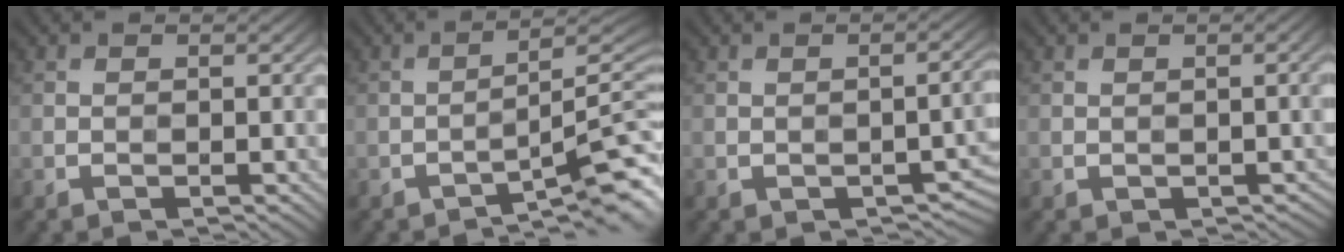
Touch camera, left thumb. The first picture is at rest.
{"total": 7.5, "force": [-4.5, 1.0, 5.9], "torque": [-0.084, 0.015, -0.070]}
{"total": 3.3, "force": [-1.2, 1.4, 2.7], "torque": [-0.035, 0.000, -0.008]}
{"total": 1.7, "force": [-0.4, 0.8, 1.4], "torque": [-0.013, -0.002, 0.005]}